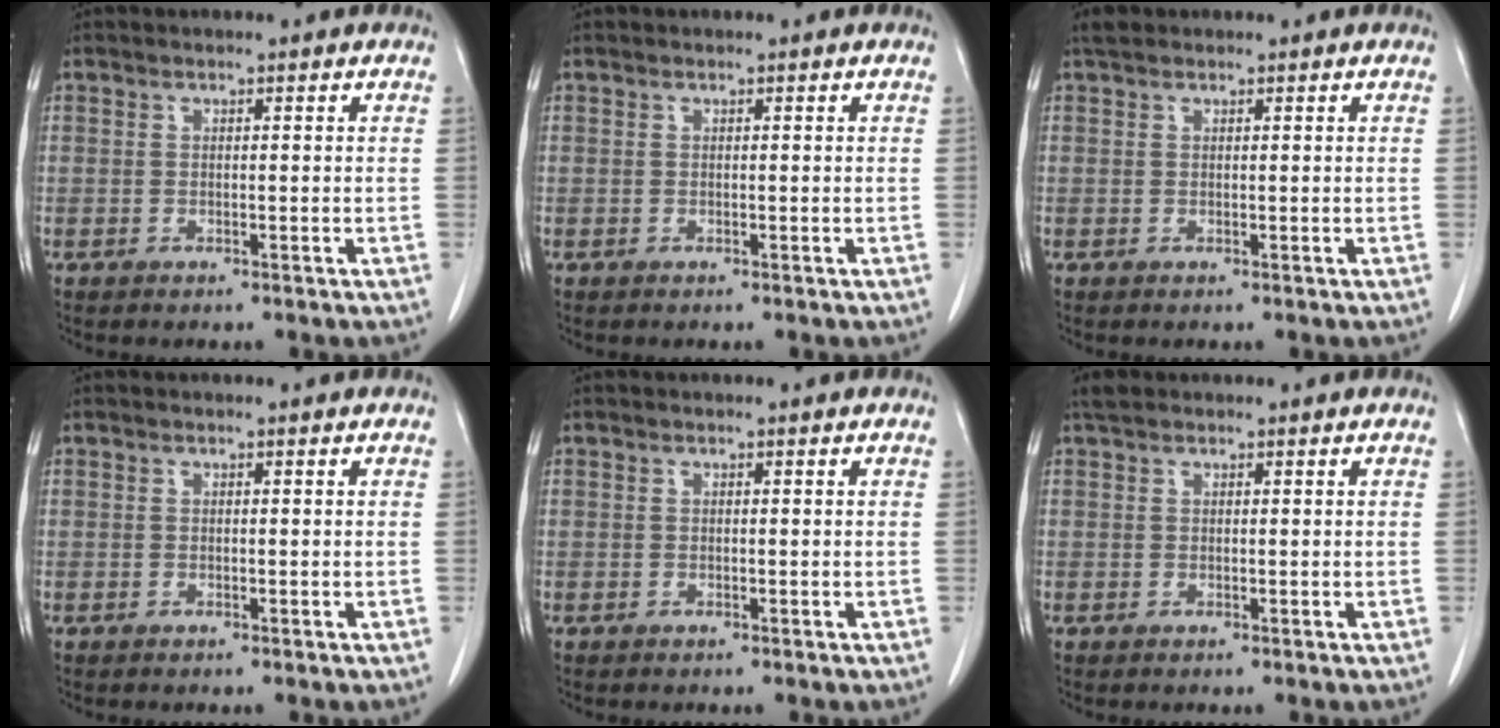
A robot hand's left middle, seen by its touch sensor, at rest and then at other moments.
{"total": 0.0}
{"total": 1.2, "force": [1.0, 0.6, 0.3], "torque": [-0.008, 0.013, 0.018]}
{"total": 0.0}
{"total": 0.0}
{"total": 1.2, "force": [1.0, 0.6, 0.3], "torque": [-0.008, 0.013, 0.017]}